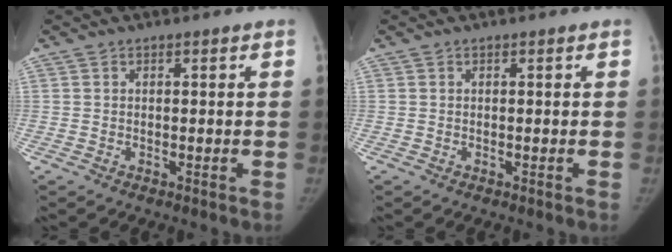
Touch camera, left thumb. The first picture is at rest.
{"total": 0.0}